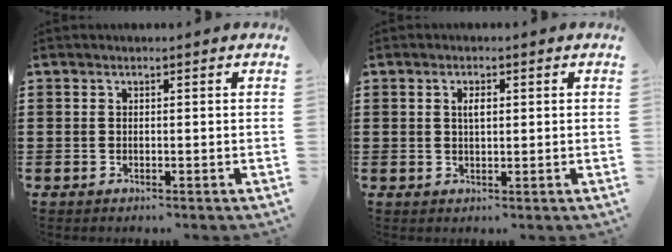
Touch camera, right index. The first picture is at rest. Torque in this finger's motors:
{"motor_torque": [0.09, -0.08, 0.07, 0.05]}